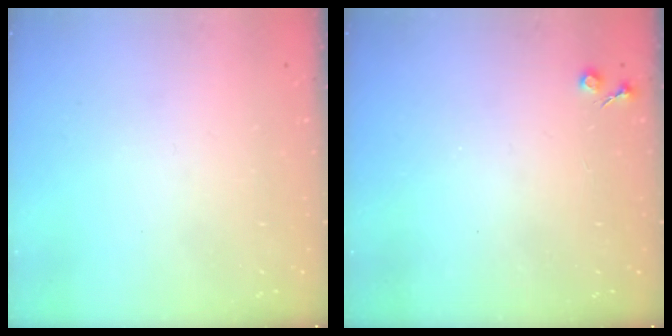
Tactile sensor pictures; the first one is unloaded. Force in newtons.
{"total": 4.0, "press": 4.0, "slide": 0.6}